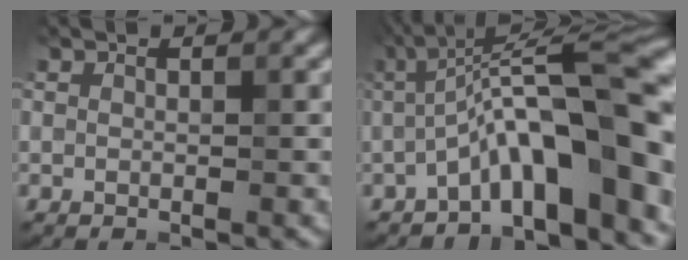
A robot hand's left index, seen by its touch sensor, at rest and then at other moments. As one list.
[{"total": 11.1, "force": [-2.9, 2.7, 10.4], "torque": [-0.153, 0.025, -0.048]}]